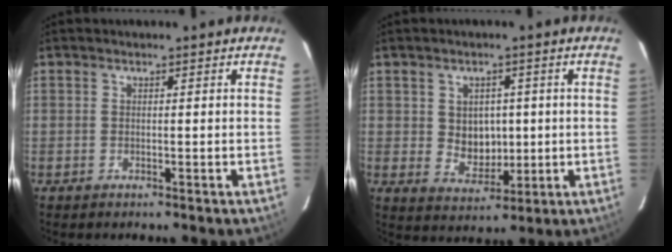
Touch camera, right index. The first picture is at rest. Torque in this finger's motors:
{"motor_torque": [0.44, 0.22, 0.31, 0.02]}